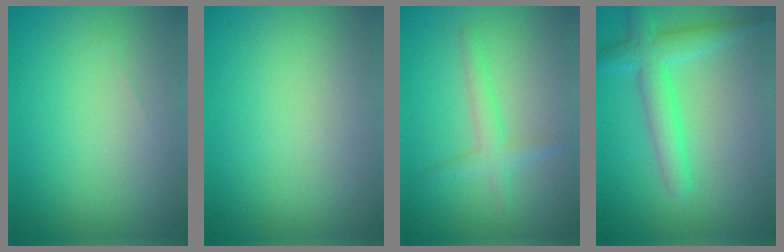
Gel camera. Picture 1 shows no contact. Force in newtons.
{"total": 0.0}
{"total": 2.2, "press": 2.2, "slide": 0.0}
{"total": 4.1, "press": 4.0, "slide": 0.2}